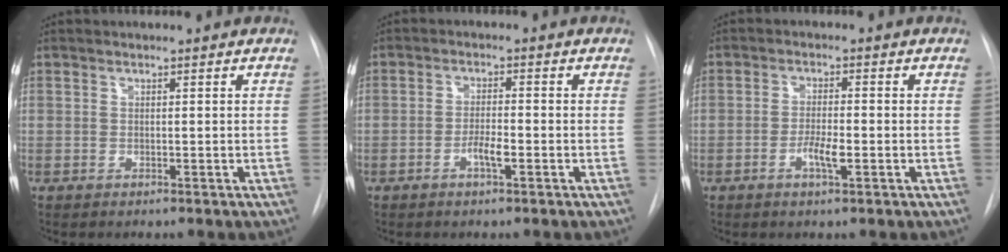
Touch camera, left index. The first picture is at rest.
{"total": 2.8, "force": [-1.3, 0.4, 2.4], "torque": [-0.043, 0.002, -0.023]}
{"total": 3.5, "force": [-1.4, 0.6, 3.2], "torque": [-0.060, 0.000, -0.025]}